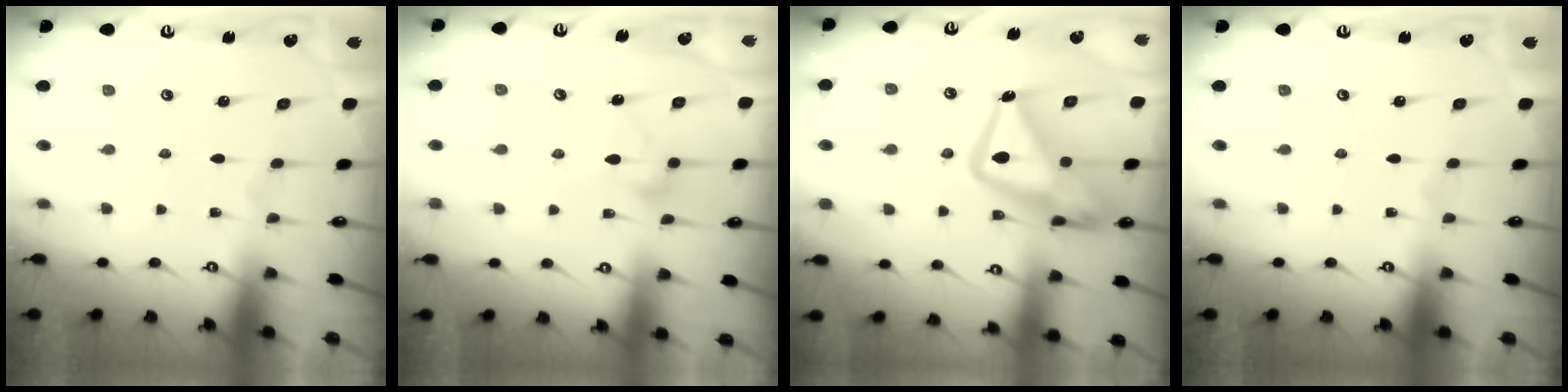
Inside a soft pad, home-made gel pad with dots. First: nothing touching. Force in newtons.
{"total": 11.0, "press": 11.0, "slide": 0.4}
{"total": 18.6, "press": 18.6, "slide": 1.6}
{"total": 0.0}